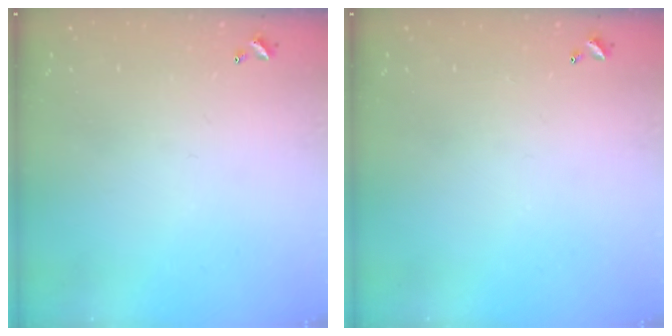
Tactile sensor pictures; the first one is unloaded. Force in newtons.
{"total": 0.0}